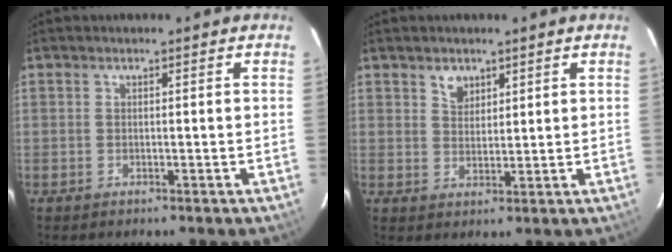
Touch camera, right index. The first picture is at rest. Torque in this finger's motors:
{"motor_torque": [0.00, 0.02, 0.03, 0.02]}